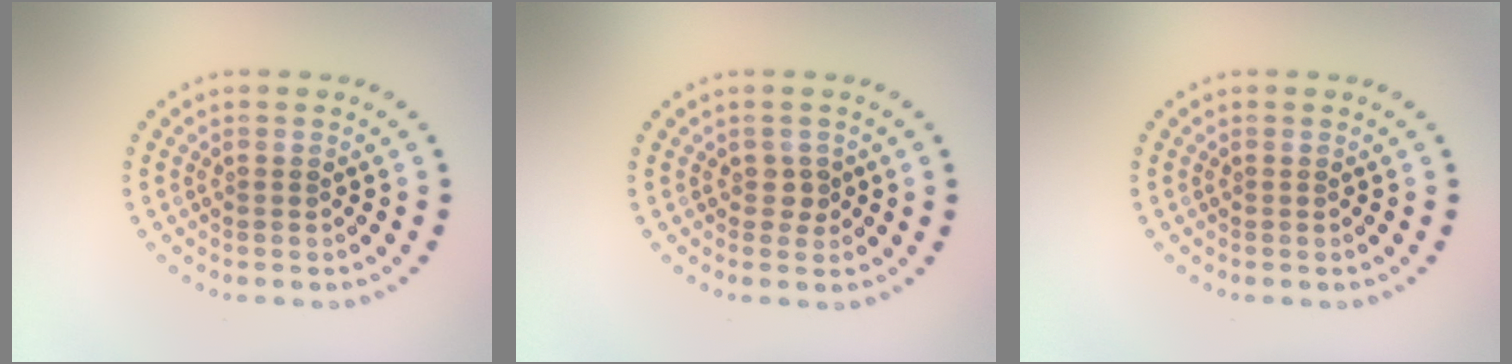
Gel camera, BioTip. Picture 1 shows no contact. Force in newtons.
{"total": 1.0, "press": 0.9, "slide": 0.5}
{"total": 0.0}